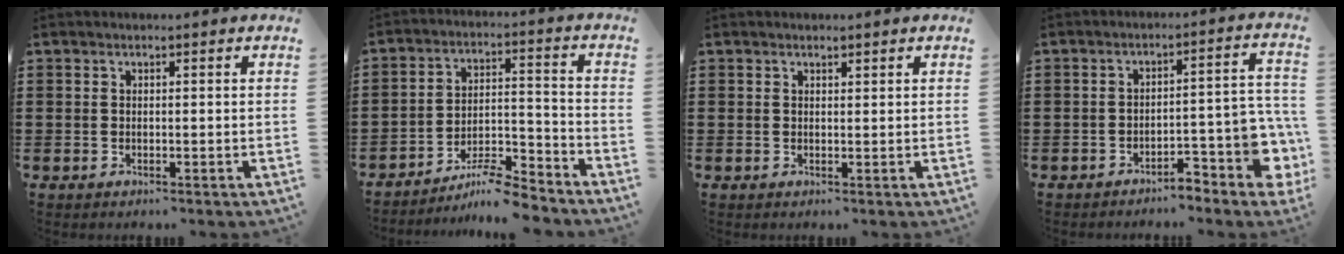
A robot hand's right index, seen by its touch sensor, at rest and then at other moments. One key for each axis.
{"total": 8.3, "fx": -7.6, "fy": 0.9, "fz": 3.2, "tx": -0.048, "ty": 0.019, "tz": -0.144}
{"total": 0.8, "fx": 0.7, "fy": 0.4, "fz": 0.2, "tx": -0.004, "ty": 0.002, "tz": 0.014}
{"total": 5.7, "fx": -4.1, "fy": 1.5, "fz": 3.6, "tx": -0.045, "ty": -0.009, "tz": -0.080}